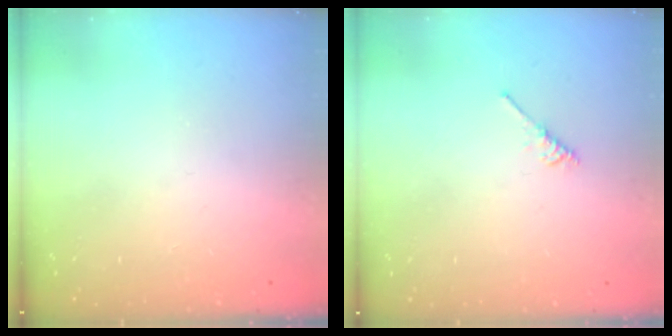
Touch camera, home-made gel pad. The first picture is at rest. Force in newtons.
{"total": 2.1, "press": 2.1, "slide": 0.4}